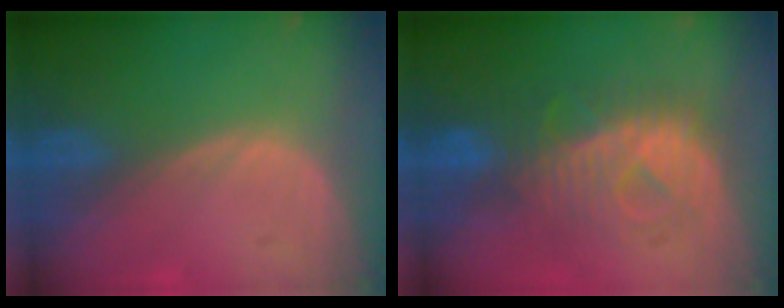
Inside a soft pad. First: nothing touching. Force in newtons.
{"total": 8.2, "press": 8.2, "slide": 0.7}